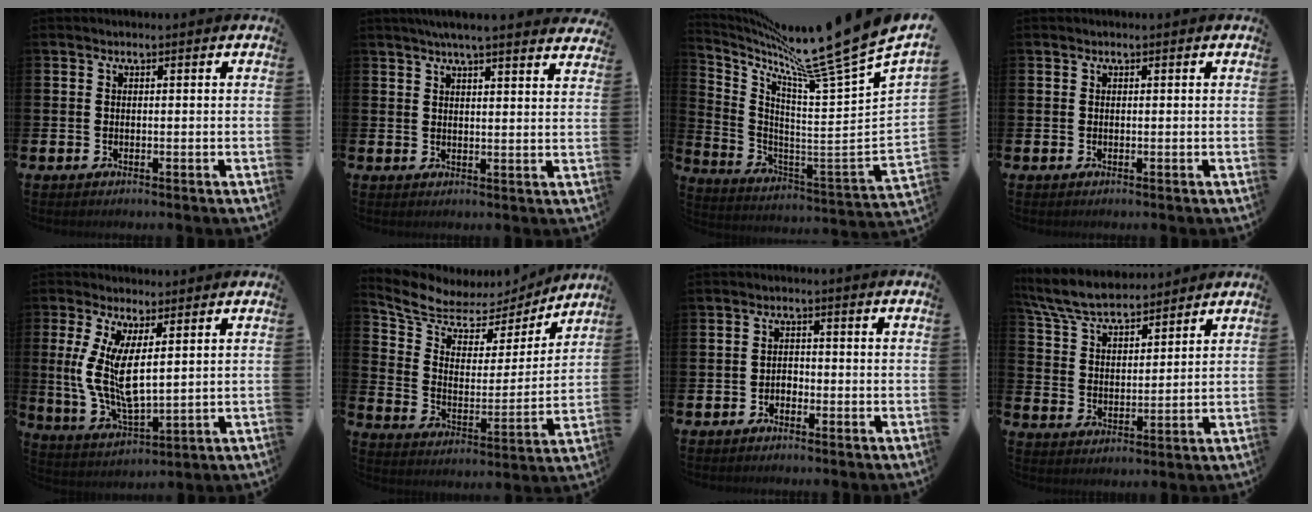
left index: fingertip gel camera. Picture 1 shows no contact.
{"total": 5.0, "force": [4.7, -0.3, 1.5], "torque": [-0.036, -0.016, 0.085]}
{"total": 11.2, "force": [10.1, -0.3, 4.8], "torque": [-0.109, -0.104, 0.153]}
{"total": 0.0}
{"total": 8.3, "force": [2.8, 3.1, 7.2], "torque": [-0.157, -0.018, 0.048]}
{"total": 7.3, "force": [6.1, 3.5, 1.7], "torque": [-0.081, -0.039, 0.105]}
{"total": 1.4, "force": [-1.1, 0.8, 0.2], "torque": [-0.007, 0.003, -0.024]}
{"total": 7.4, "force": [7.0, 1.6, 2.0], "torque": [-0.074, -0.032, 0.128]}